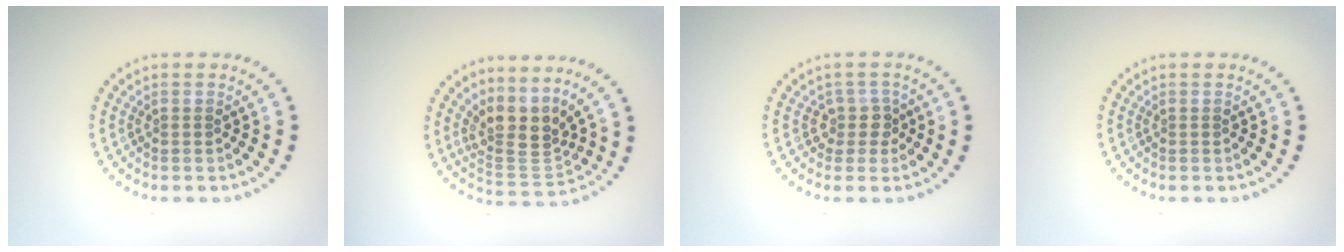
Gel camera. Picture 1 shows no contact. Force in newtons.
{"total": 3.9, "press": 2.8, "slide": 2.6}
{"total": 1.9, "press": 1.3, "slide": 1.4}
{"total": 0.0}